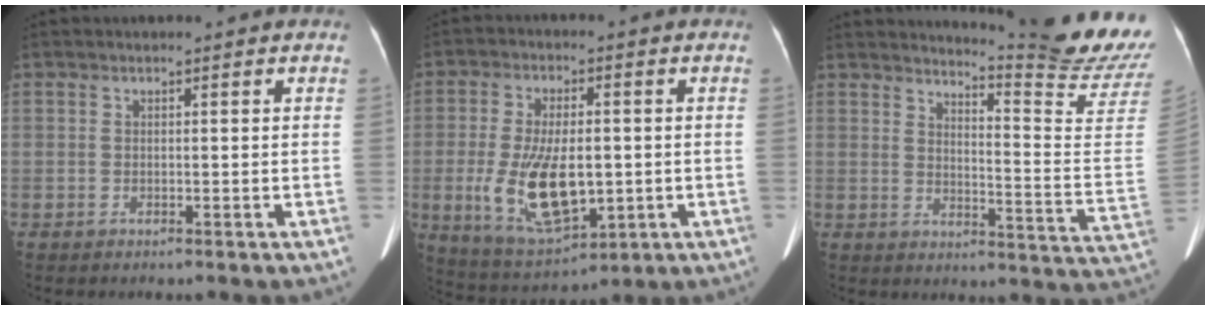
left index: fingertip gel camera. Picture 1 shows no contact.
{"total": 12.9, "force": [-1.8, 5.6, 11.5], "torque": [-0.225, -0.012, -0.016]}
{"total": 16.2, "force": [15.3, -3.5, 4.1], "torque": [-0.069, -0.140, 0.182]}